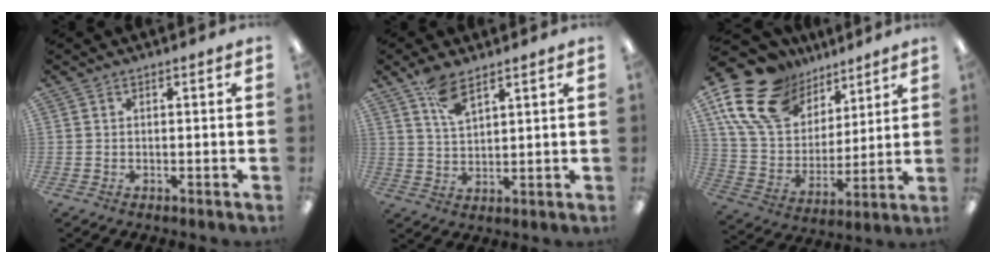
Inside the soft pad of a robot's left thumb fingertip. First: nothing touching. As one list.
[{"total": 7.0, "force": [4.8, 2.7, 4.2], "torque": [-0.079, -0.018, 0.087]}, {"total": 18.6, "force": [11.7, 11.8, 8.4], "torque": [-0.176, -0.051, 0.221]}]